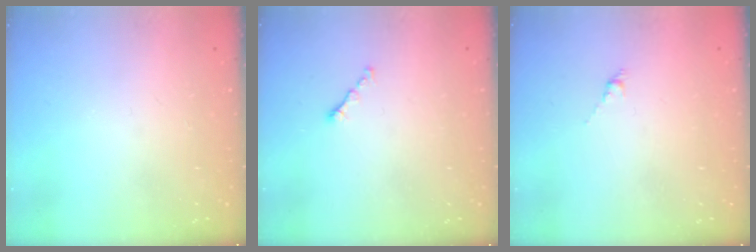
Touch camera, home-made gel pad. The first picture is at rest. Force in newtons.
{"total": 0.8, "press": 0.6, "slide": 0.4}
{"total": 0.0}